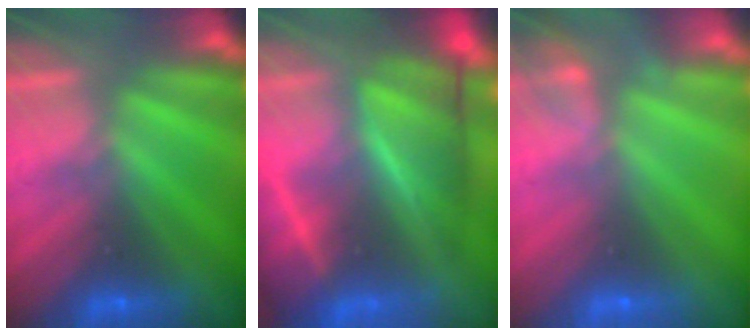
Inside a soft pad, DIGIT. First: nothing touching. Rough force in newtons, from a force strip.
{"total": 7.5}
{"total": 2.1}